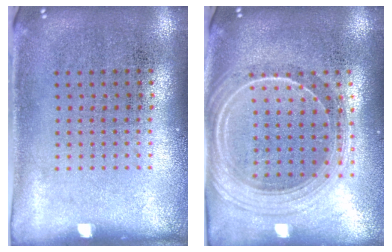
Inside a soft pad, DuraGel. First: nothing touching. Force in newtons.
{"total": 2.4, "press": 2.0, "slide": 1.3}